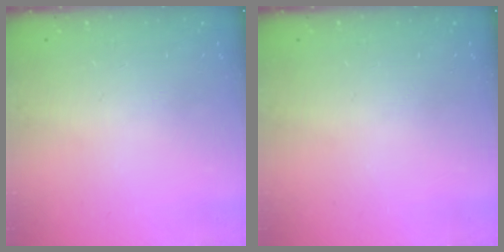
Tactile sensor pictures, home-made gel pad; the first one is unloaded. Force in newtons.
{"total": 0.0}